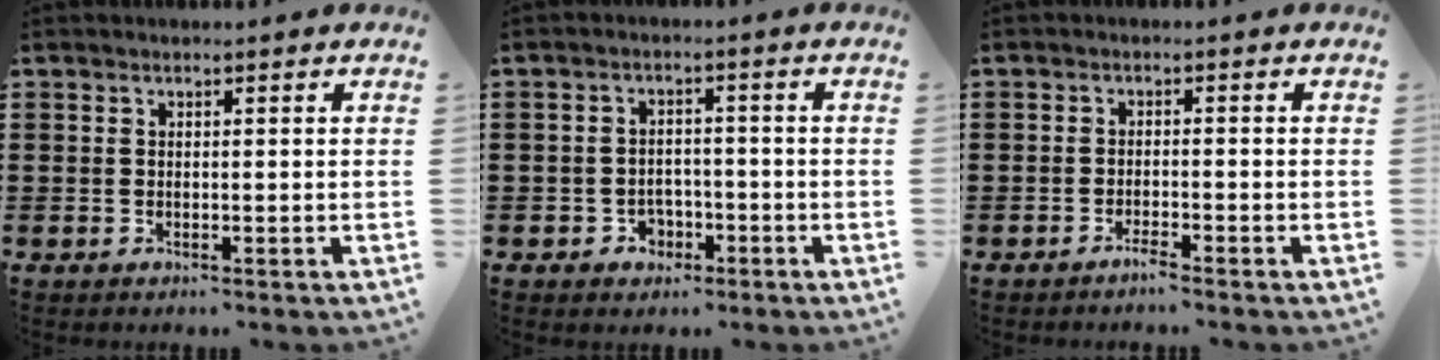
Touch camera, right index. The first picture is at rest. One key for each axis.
{"total": 2.6, "fx": -1.6, "fy": 1.9, "fz": 0.7, "tx": -0.020, "ty": 0.000, "tz": -0.036}
{"total": 1.6, "fx": -1.4, "fy": 0.0, "fz": 0.6, "tx": -0.012, "ty": -0.001, "tz": -0.027}